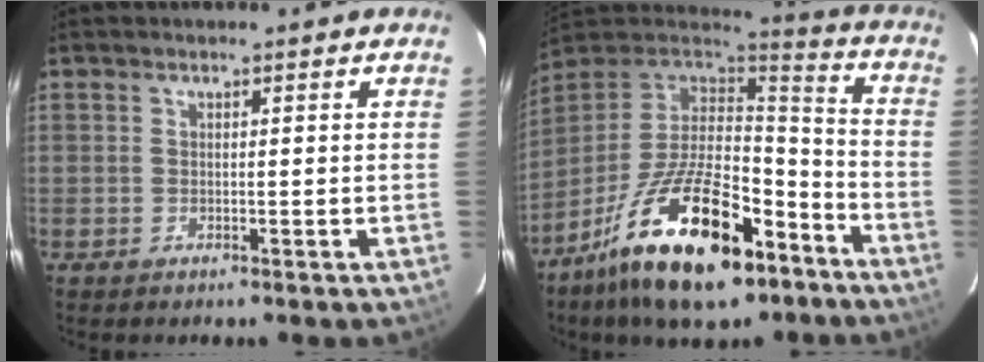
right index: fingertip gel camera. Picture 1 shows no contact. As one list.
[{"total": 24.7, "force": [-14.0, 10.6, 17.5], "torque": [-0.328, -0.016, -0.223]}]